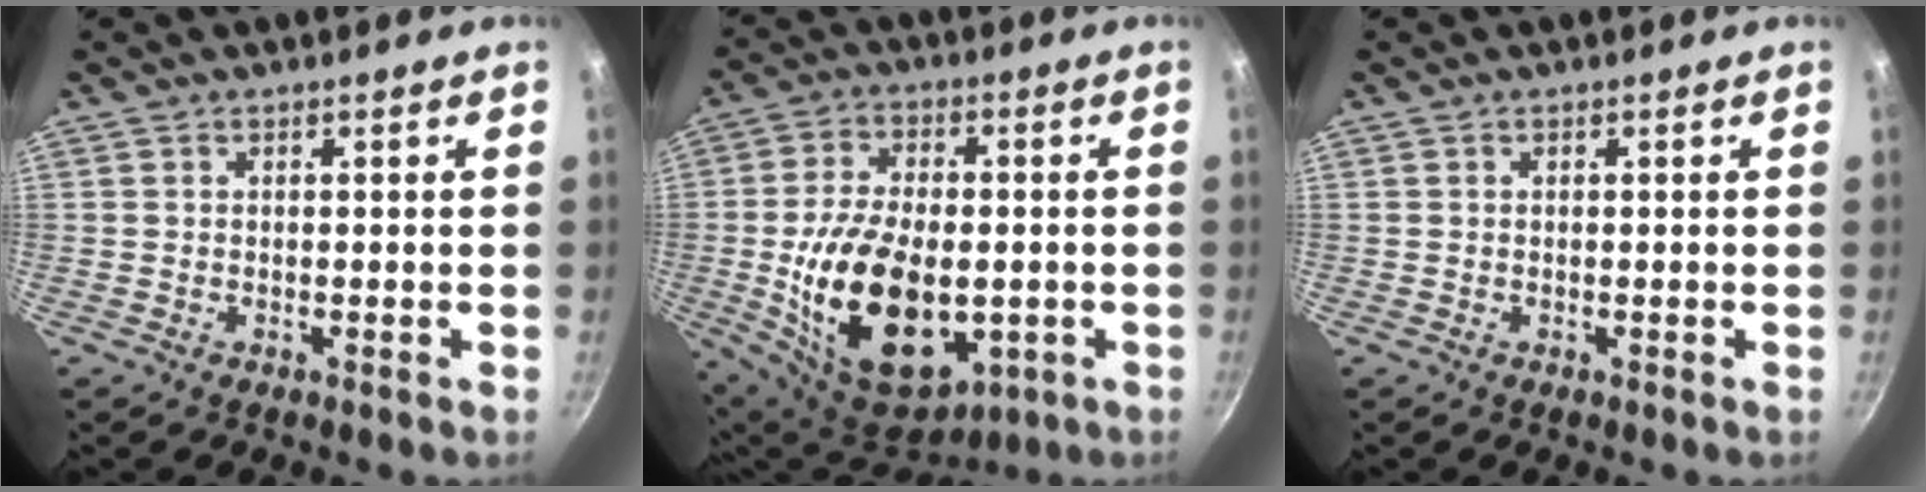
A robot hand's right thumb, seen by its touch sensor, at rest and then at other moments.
{"total": 21.8, "force": [-3.6, 12.9, 17.2], "torque": [-0.290, 0.004, -0.043]}
{"total": 0.0}